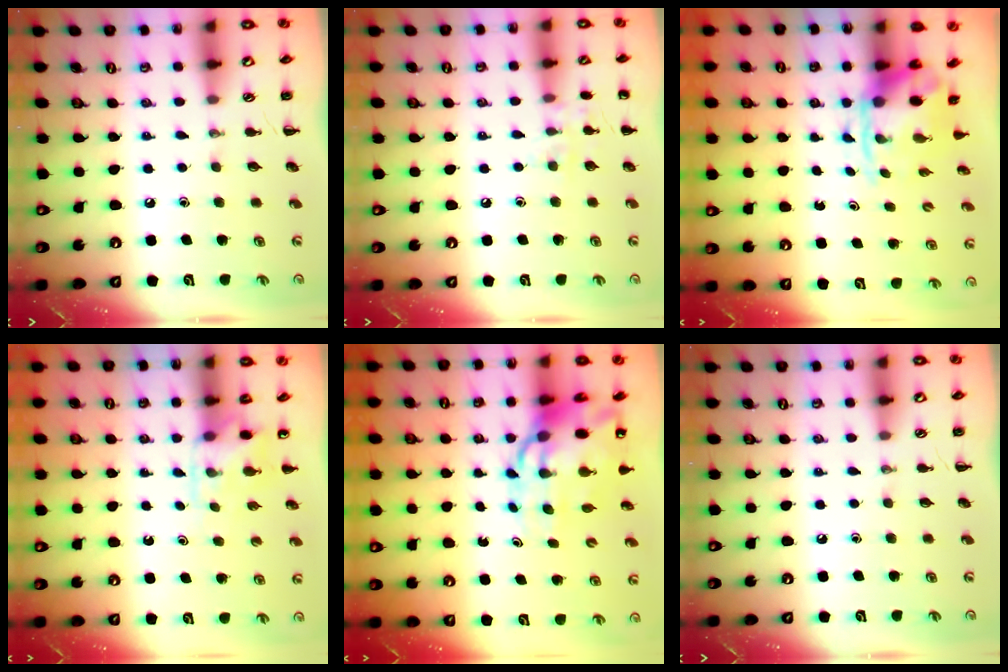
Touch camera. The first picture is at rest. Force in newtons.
{"total": 7.7, "press": 7.4, "slide": 1.9}
{"total": 3.7, "press": 3.7, "slide": 0.8}
{"total": 3.4, "press": 3.2, "slide": 1.1}
{"total": 13.6, "press": 13.0, "slide": 3.7}
{"total": 0.0}